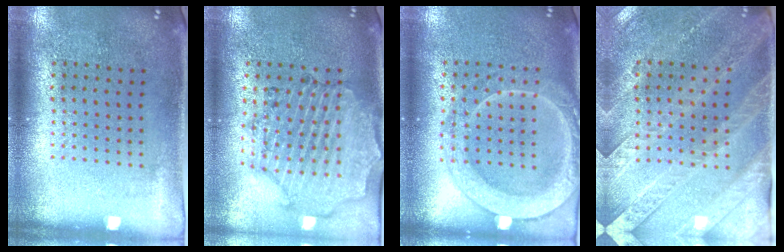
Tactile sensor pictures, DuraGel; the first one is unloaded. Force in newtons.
{"total": 1.7, "press": 1.6, "slide": 0.3}
{"total": 2.0, "press": 2.0, "slide": 0.3}
{"total": 2.9, "press": 2.7, "slide": 1.2}